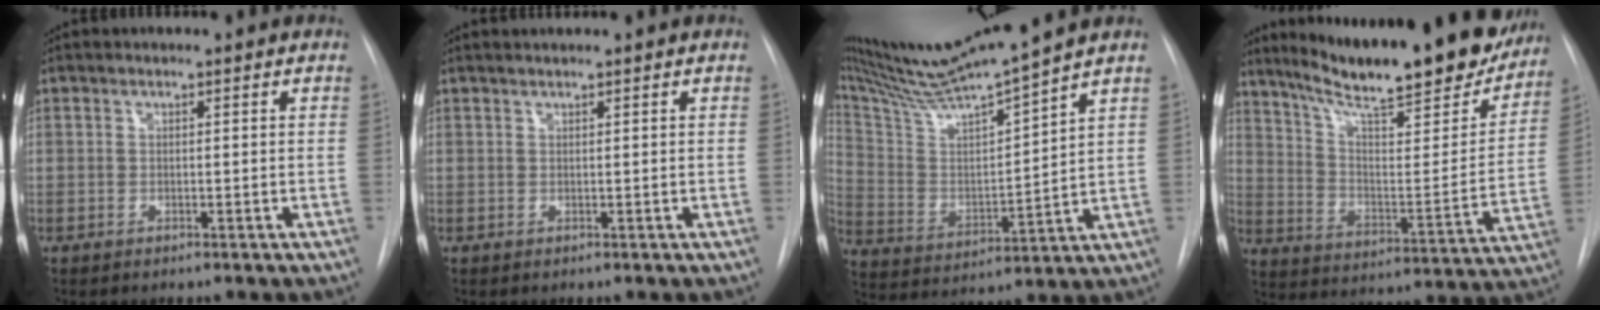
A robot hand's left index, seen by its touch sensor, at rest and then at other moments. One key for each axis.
{"total": 0.8, "fx": 0.7, "fy": -0.2, "fz": 0.3, "tx": -0.007, "ty": 0.008, "tz": 0.018}
{"total": 15.8, "fx": 14.0, "fy": -1.8, "fz": 7.2, "tx": -0.137, "ty": -0.005, "tz": 0.255}
{"total": 26.6, "fx": 22.2, "fy": 4.4, "fz": 14.0, "tx": -0.218, "ty": -0.045, "tz": 0.310}